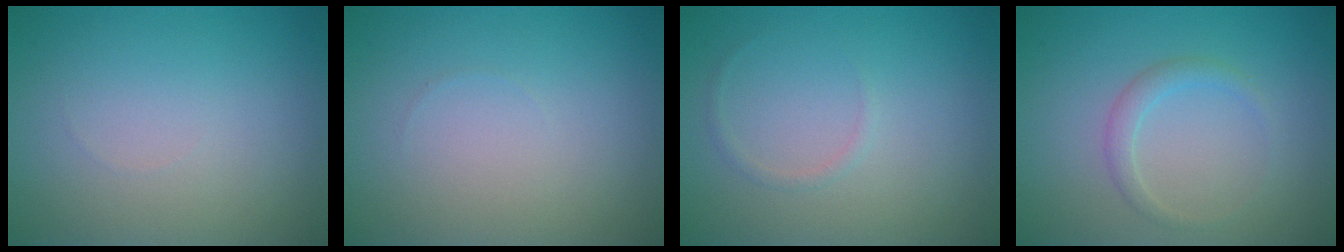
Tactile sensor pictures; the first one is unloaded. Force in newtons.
{"total": 0.0}
{"total": 0.6, "press": 0.6, "slide": 0.1}
{"total": 1.5, "press": 1.5, "slide": 0.2}